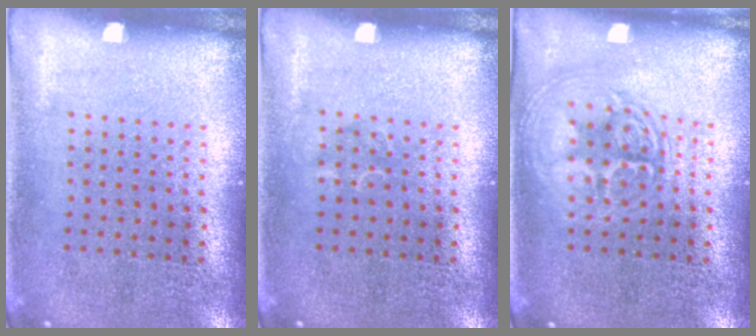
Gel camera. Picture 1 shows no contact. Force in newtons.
{"total": 0.5, "press": 0.5, "slide": 0.1}
{"total": 3.0, "press": 3.0, "slide": 0.4}